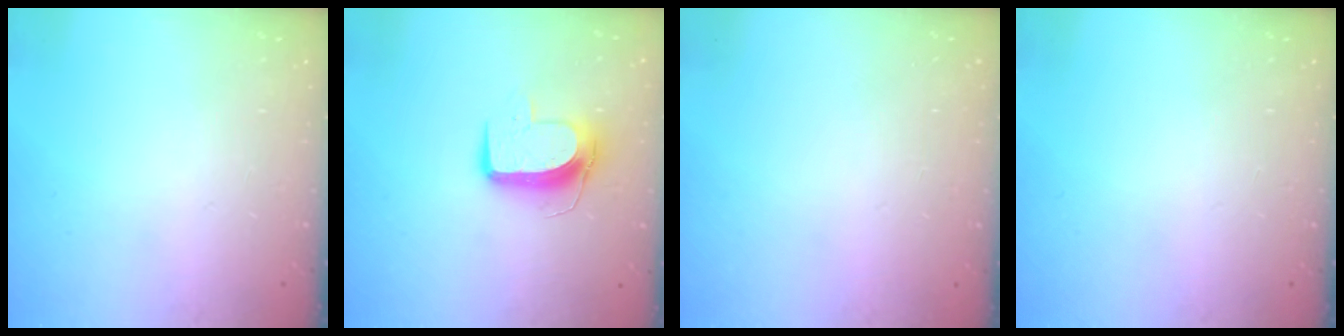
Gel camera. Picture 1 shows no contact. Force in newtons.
{"total": 9.8, "press": 9.8, "slide": 0.4}
{"total": 0.0}
{"total": 0.0}